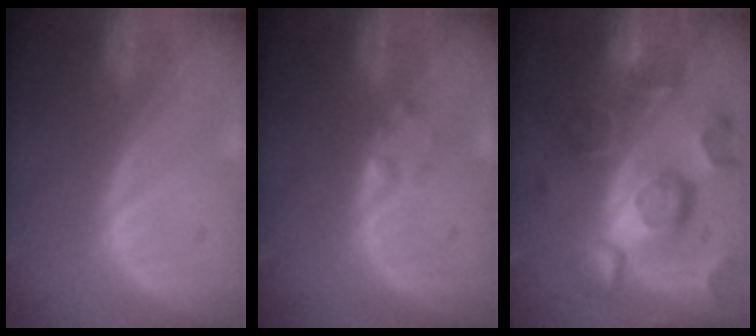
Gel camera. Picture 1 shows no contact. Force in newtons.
{"total": 1.2, "press": 1.2, "slide": 0.1}
{"total": 12.4, "press": 10.7, "slide": 6.1}